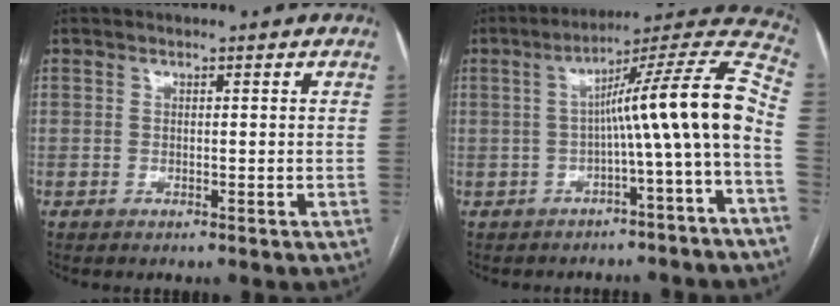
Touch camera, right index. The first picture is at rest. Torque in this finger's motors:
{"motor_torque": [1.64, -0.49, 0.75, 0.19]}